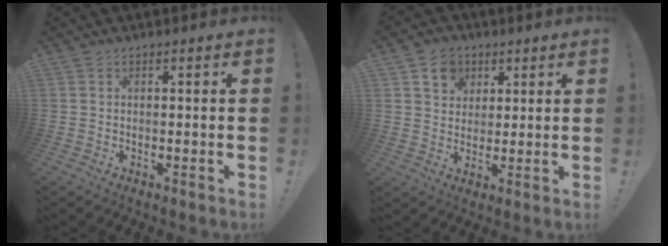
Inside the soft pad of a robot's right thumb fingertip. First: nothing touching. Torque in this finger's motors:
{"motor_torque": [-0.07, 0.38, 0.03, -0.01, 0.23]}